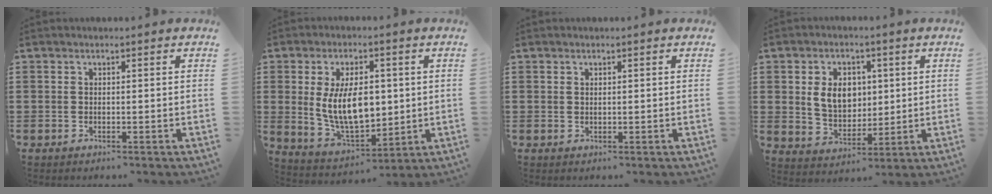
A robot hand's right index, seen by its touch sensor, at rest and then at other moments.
{"total": 10.6, "force": [1.3, 5.8, 8.8], "torque": [-0.171, 0.001, 0.021]}
{"total": 0.5, "force": [0.4, 0.3, 0.2], "torque": [-0.003, 0.001, 0.009]}
{"total": 7.0, "force": [1.4, 5.3, 4.4], "torque": [-0.086, 0.011, 0.022]}